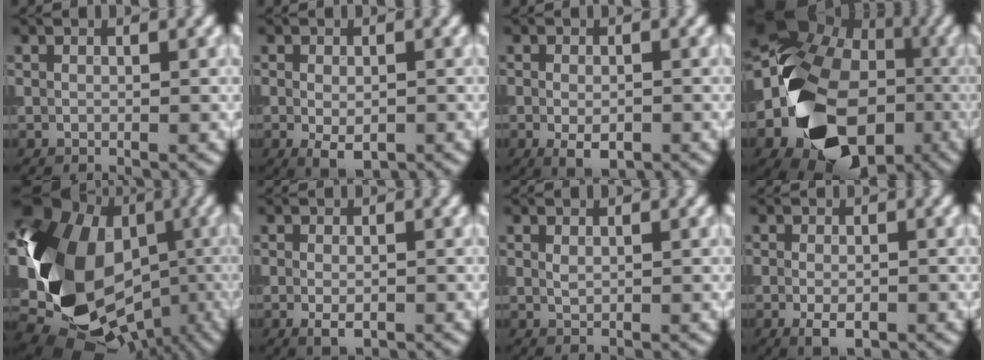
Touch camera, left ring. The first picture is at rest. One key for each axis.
{"total": 3.0, "fx": -0.9, "fy": 1.7, "fz": 2.4, "tx": -0.039, "ty": -0.010, "tz": -0.012}
{"total": 3.0, "fx": -1.1, "fy": 1.6, "fz": 2.4, "tx": -0.040, "ty": -0.007, "tz": -0.016}
{"total": 16.6, "fx": -4.7, "fy": 12.3, "fz": 10.1, "tx": -0.196, "ty": -0.032, "tz": -0.071}
{"total": 15.9, "fx": -1.0, "fy": 12.7, "fz": 9.4, "tx": -0.172, "ty": -0.019, "tz": -0.021}
{"total": 2.1, "fx": -0.7, "fy": 1.1, "fz": 1.7, "tx": -0.029, "ty": -0.005, "tz": -0.010}
{"total": 0.7, "fx": 0.2, "fy": 0.4, "fz": 0.5, "tx": -0.012, "ty": 0.000, "tz": 0.006}
{"total": 2.7, "fx": -1.0, "fy": 1.3, "fz": 2.1, "tx": -0.039, "ty": -0.007, "tz": -0.018}